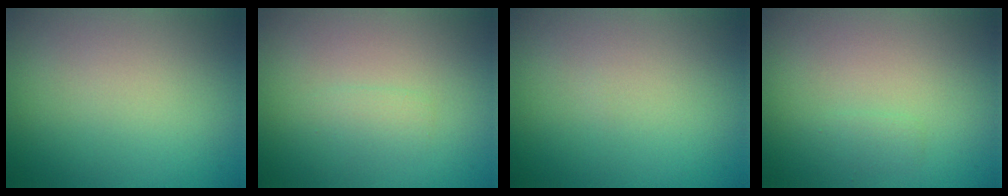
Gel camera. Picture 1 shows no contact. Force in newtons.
{"total": 1.0, "press": 1.0, "slide": 0.1}
{"total": 0.0}
{"total": 0.7, "press": 0.7, "slide": 0.0}